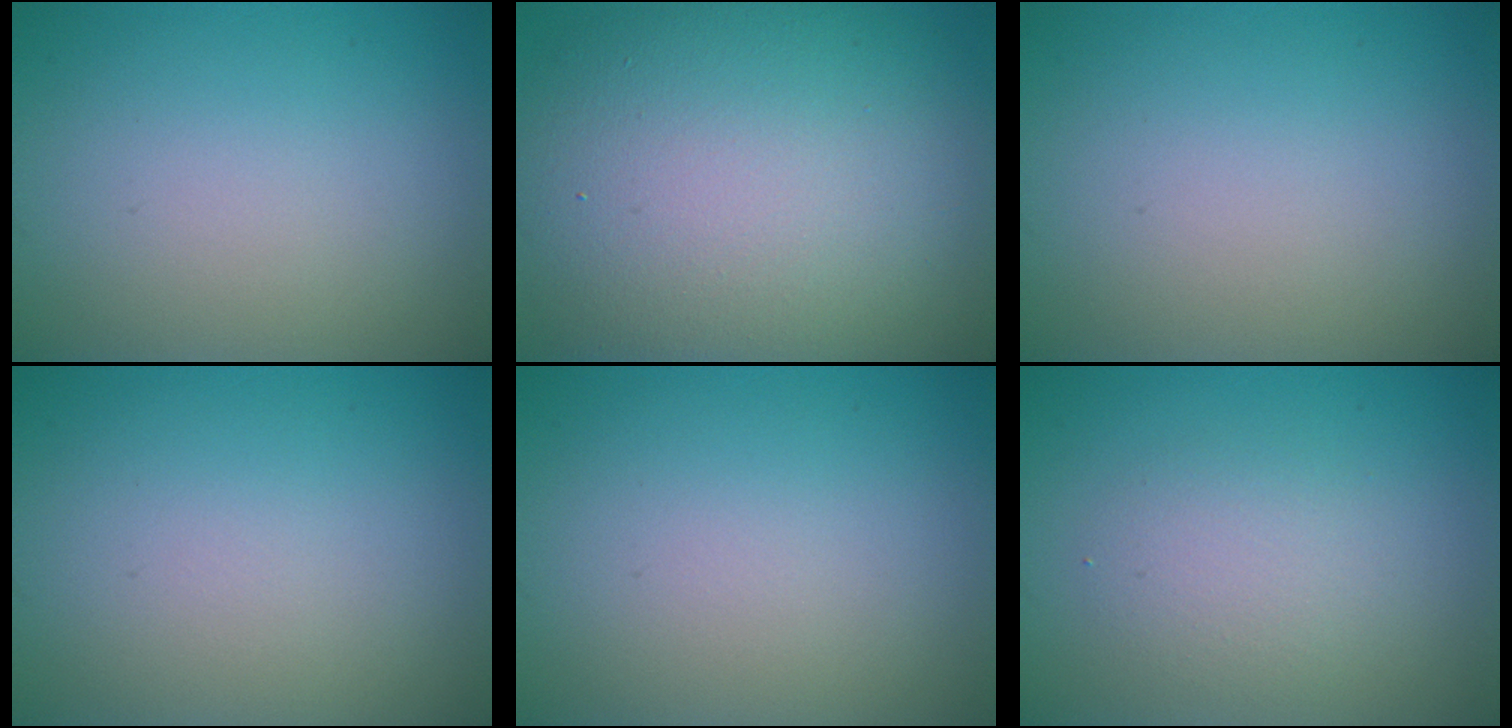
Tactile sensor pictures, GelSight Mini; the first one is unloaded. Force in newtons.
{"total": 15.2, "press": 15.2, "slide": 1.1}
{"total": 0.0}
{"total": 0.0}
{"total": 0.0}
{"total": 2.4, "press": 2.4, "slide": 0.3}